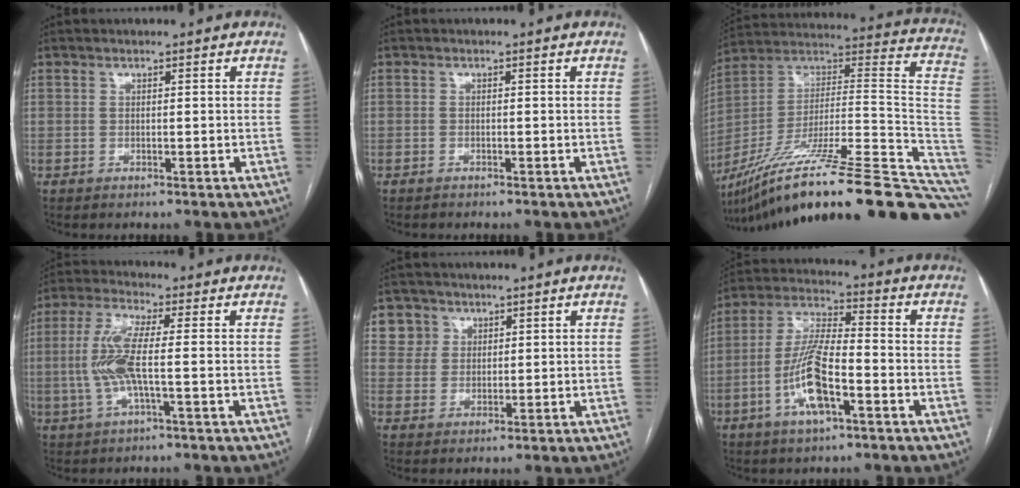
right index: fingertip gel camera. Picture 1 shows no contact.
{"total": 0.6, "force": [-0.6, 0.2, 0.0], "torque": [-0.006, 0.000, -0.010]}
{"total": 37.4, "force": [-28.4, 3.9, 24.0], "torque": [-0.273, -0.006, -0.425]}
{"total": 8.2, "force": [-0.9, 1.0, 8.1], "torque": [-0.180, 0.005, -0.022]}
{"total": 4.7, "force": [2.4, 4.1, -0.3], "torque": [0.017, 0.006, 0.047]}
{"total": 11.5, "force": [-4.2, 2.9, 10.2], "torque": [-0.215, 0.004, -0.076]}